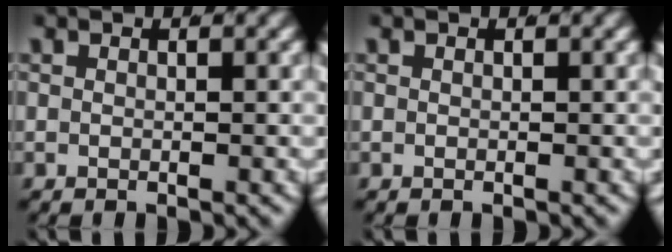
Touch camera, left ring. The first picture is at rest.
{"total": 0.0}